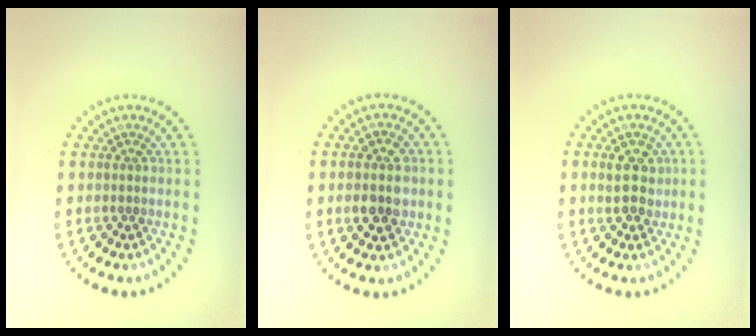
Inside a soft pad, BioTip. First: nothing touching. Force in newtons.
{"total": 3.8, "press": 3.8, "slide": 0.3}
{"total": 3.1, "press": 3.1, "slide": 0.7}